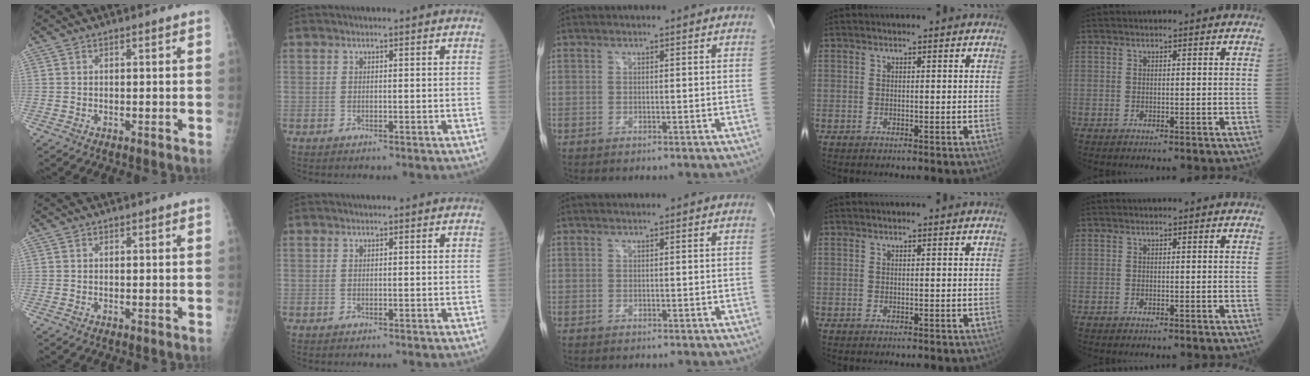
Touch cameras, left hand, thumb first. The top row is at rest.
{}